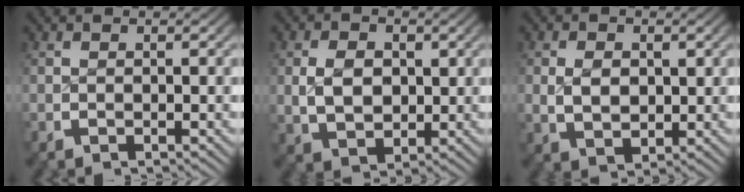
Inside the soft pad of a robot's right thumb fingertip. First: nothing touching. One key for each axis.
{"total": 5.2, "fx": 0.3, "fy": 3.8, "fz": 3.5, "tx": -0.064, "ty": -0.021, "tz": 0.021}
{"total": 3.7, "fx": 0.2, "fy": 2.7, "fz": 2.5, "tx": -0.052, "ty": -0.020, "tz": 0.020}